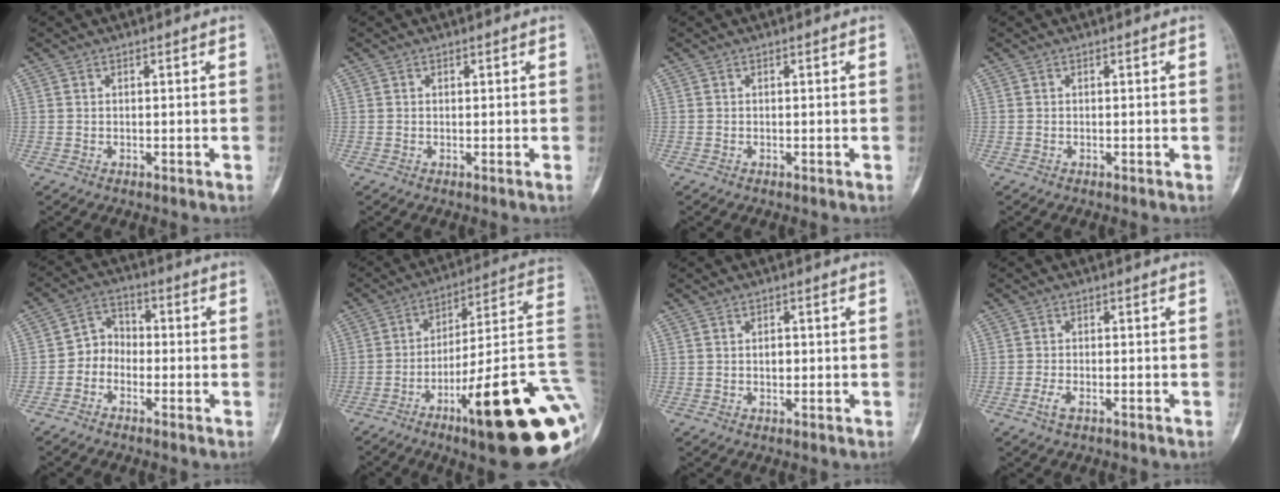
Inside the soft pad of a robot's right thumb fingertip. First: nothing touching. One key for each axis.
{"total": 0.0}
{"total": 0.0}
{"total": 0.0}
{"total": 5.5, "fx": -2.0, "fy": 4.6, "fz": 2.2, "tx": -0.008, "ty": 0.029, "tz": -0.053}
{"total": 28.6, "fx": -9.6, "fy": 5.3, "fz": 26.4, "tx": -0.270, "ty": 0.050, "tz": -0.142}
{"total": 1.6, "fx": 0.0, "fy": 1.2, "fz": 1.1, "tx": -0.006, "ty": 0.003, "tz": -0.001}
{"total": 2.5, "fx": -1.4, "fy": 1.2, "fz": 1.7, "tx": -0.037, "ty": 0.005, "tz": -0.028}